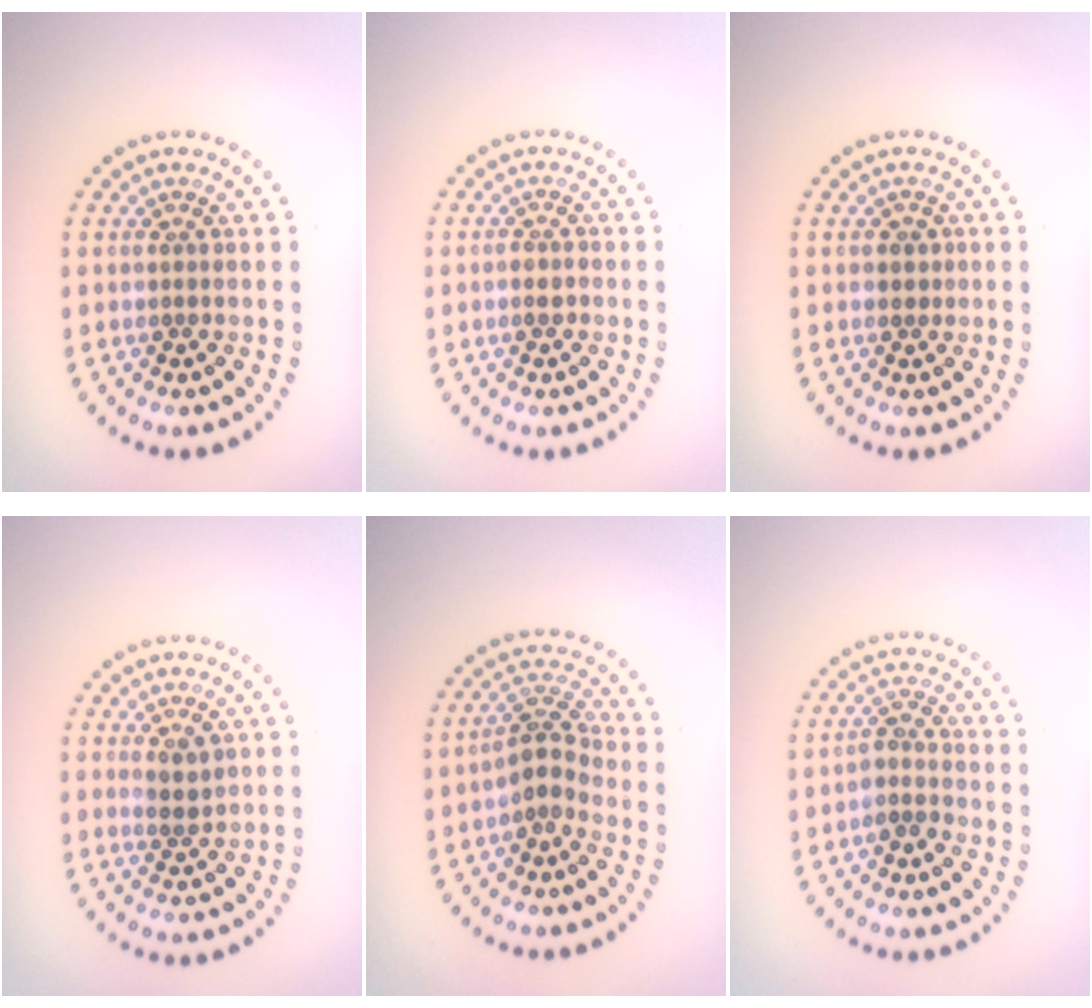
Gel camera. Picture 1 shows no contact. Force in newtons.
{"total": 1.3, "press": 1.2, "slide": 0.5}
{"total": 1.1, "press": 0.9, "slide": 0.6}
{"total": 1.3, "press": 1.1, "slide": 0.7}
{"total": 2.8, "press": 2.4, "slide": 1.4}
{"total": 1.9, "press": 1.6, "slide": 1.1}